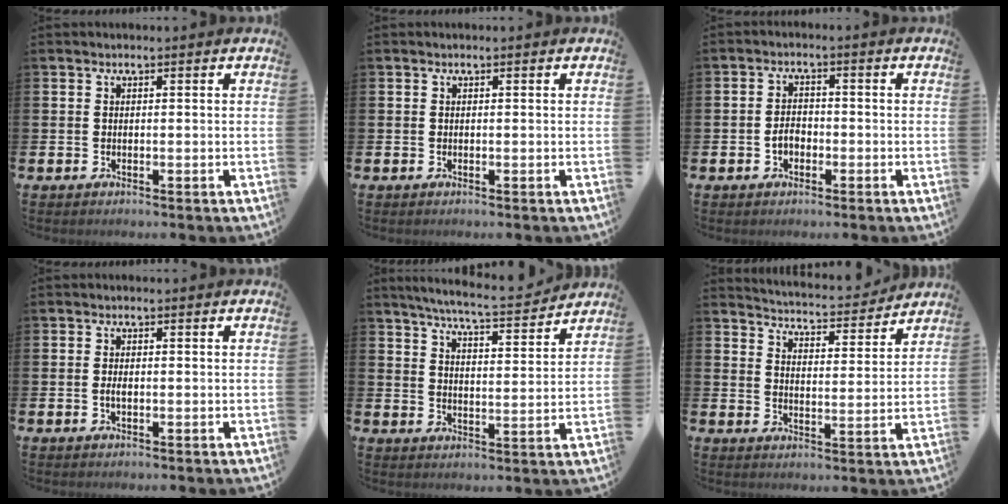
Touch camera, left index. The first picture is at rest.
{"total": 0.0}
{"total": 2.4, "force": [-0.9, 1.7, 1.4], "torque": [-0.018, 0.001, -0.022]}
{"total": 1.2, "force": [-0.2, 0.6, 1.1], "torque": [-0.019, 0.002, -0.005]}
{"total": 6.5, "force": [6.2, 0.0, 1.9], "torque": [-0.052, -0.042, 0.105]}
{"total": 4.9, "force": [4.8, 0.5, 0.2], "torque": [-0.021, -0.041, 0.080]}